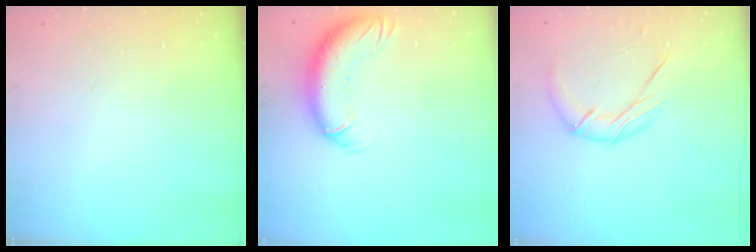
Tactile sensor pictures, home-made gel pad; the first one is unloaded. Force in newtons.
{"total": 13.0, "press": 12.6, "slide": 3.4}
{"total": 9.1, "press": 9.1, "slide": 0.6}